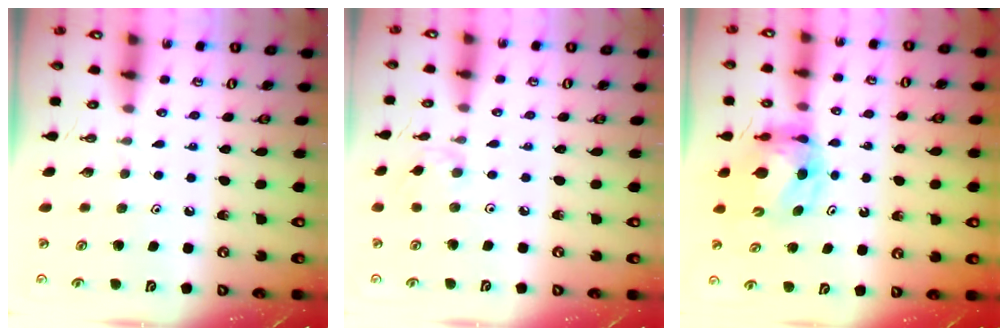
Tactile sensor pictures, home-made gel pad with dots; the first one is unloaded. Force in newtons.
{"total": 2.0, "press": 1.9, "slide": 0.5}
{"total": 7.5, "press": 7.4, "slide": 0.8}